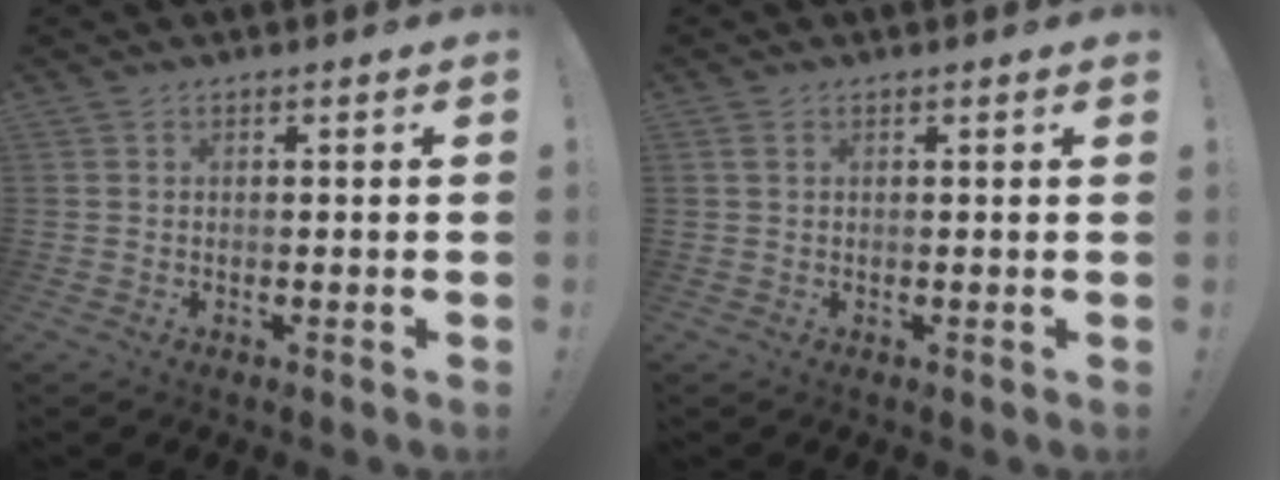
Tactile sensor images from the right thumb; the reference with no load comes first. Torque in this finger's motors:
{"motor_torque": [0.00, -0.05, 0.12, 0.12, 0.00]}